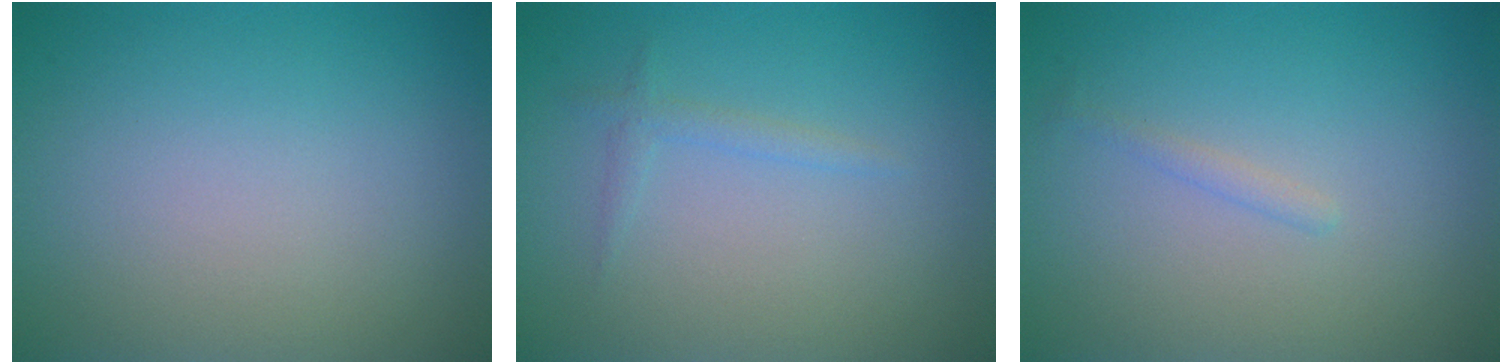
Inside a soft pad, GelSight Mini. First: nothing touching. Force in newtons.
{"total": 1.0, "press": 1.0, "slide": 0.1}
{"total": 0.7, "press": 0.7, "slide": 0.1}